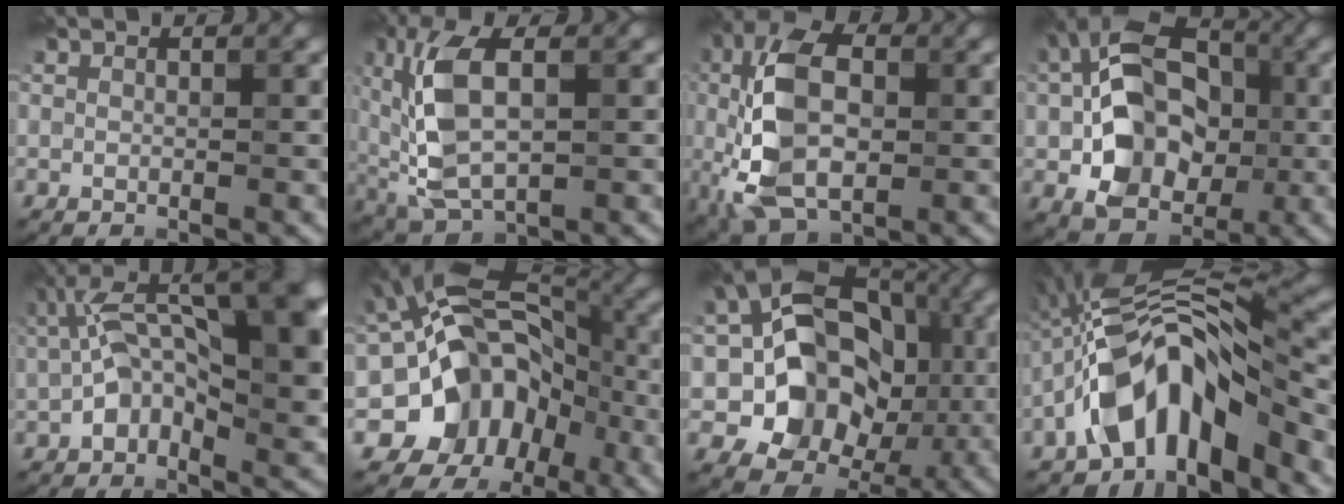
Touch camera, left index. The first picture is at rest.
{"total": 8.4, "force": [1.1, 4.1, 7.2], "torque": [-0.174, 0.002, 0.024]}
{"total": 10.3, "force": [-0.9, 6.0, 8.3], "torque": [-0.193, 0.007, -0.023]}
{"total": 12.5, "force": [-1.0, 9.0, 8.6], "torque": [-0.130, 0.007, -0.030]}
{"total": 13.0, "force": [2.8, 5.6, 11.4], "torque": [-0.182, 0.020, 0.039]}
{"total": 14.1, "force": [-4.0, 11.4, 7.3], "torque": [-0.087, 0.009, -0.089]}
{"total": 12.0, "force": [-0.8, 9.5, 7.3], "torque": [-0.087, 0.010, -0.028]}
{"total": 11.4, "force": [-4.6, 5.1, 9.1], "torque": [-0.150, 0.021, -0.092]}